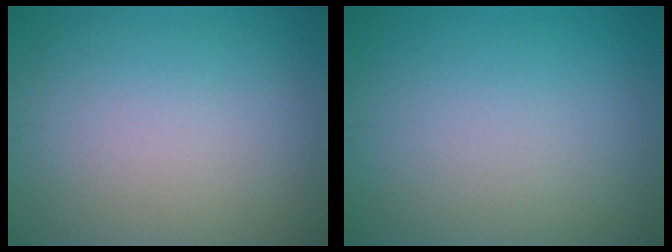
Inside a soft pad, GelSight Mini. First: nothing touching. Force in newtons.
{"total": 0.0}